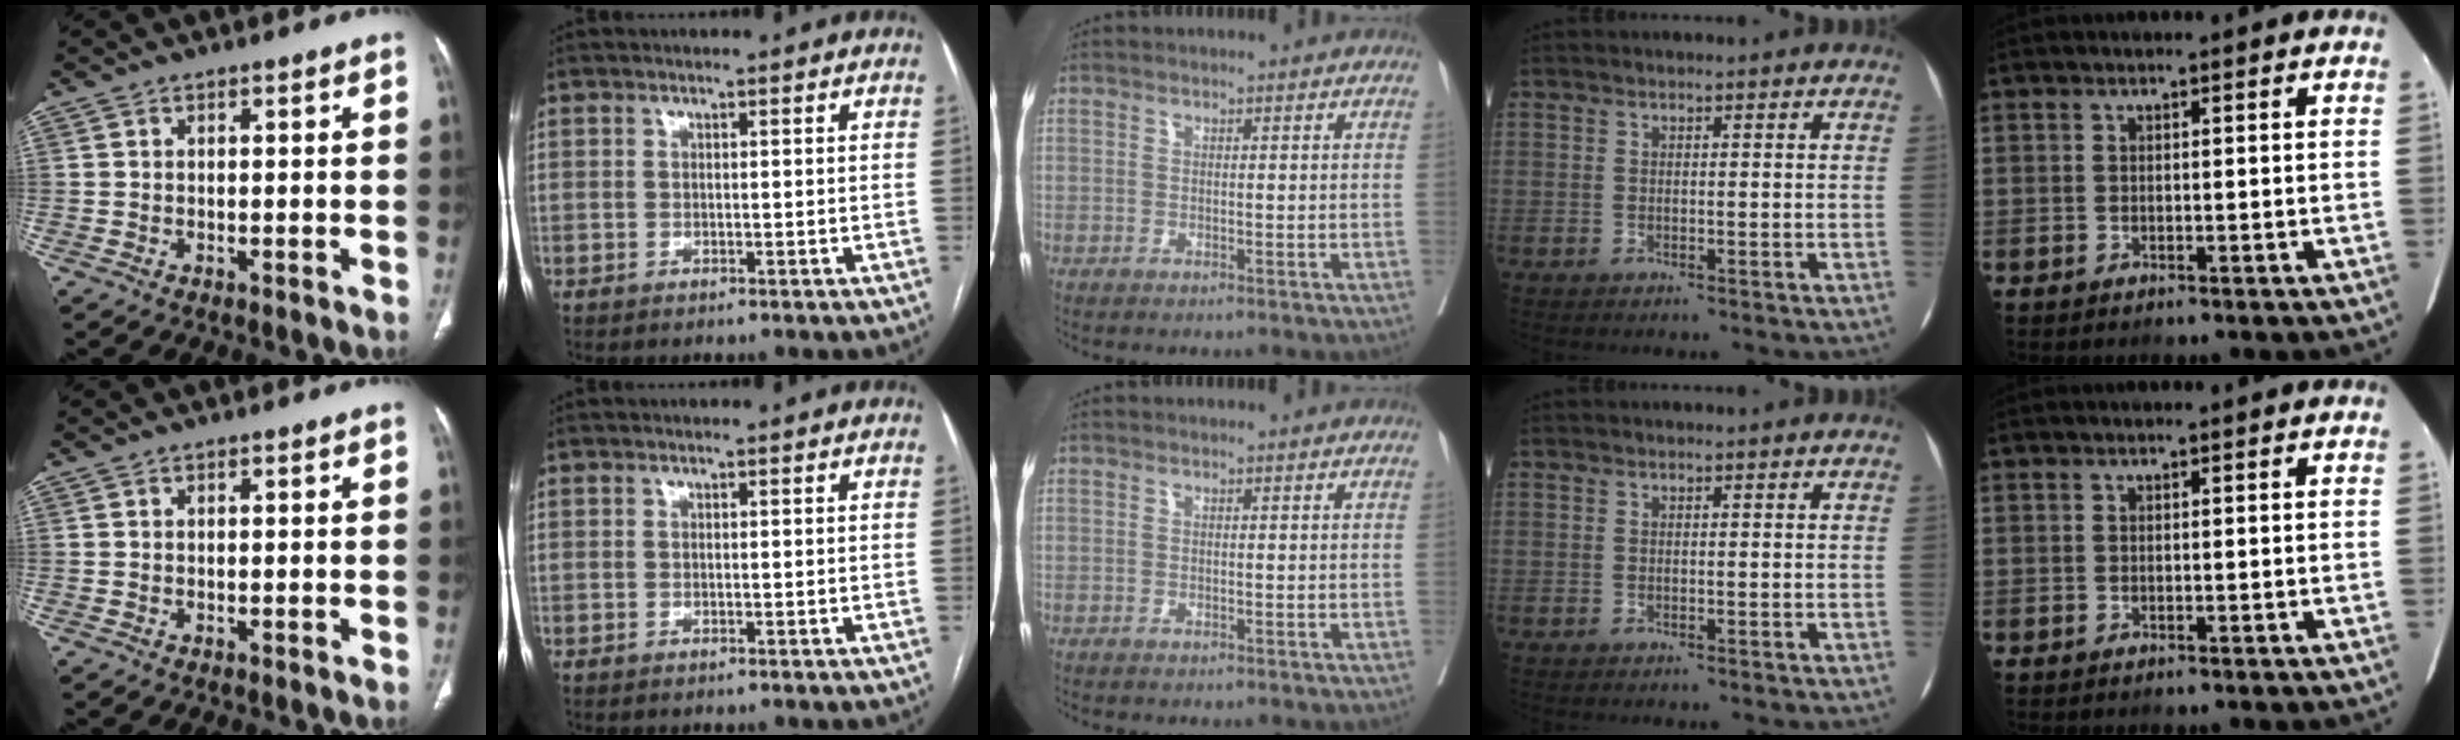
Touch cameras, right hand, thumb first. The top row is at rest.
{}